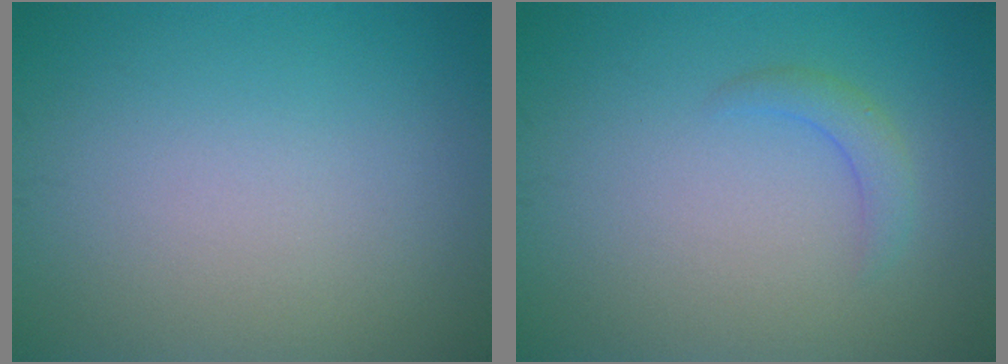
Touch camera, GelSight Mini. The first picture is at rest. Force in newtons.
{"total": 1.6, "press": 1.6, "slide": 0.1}